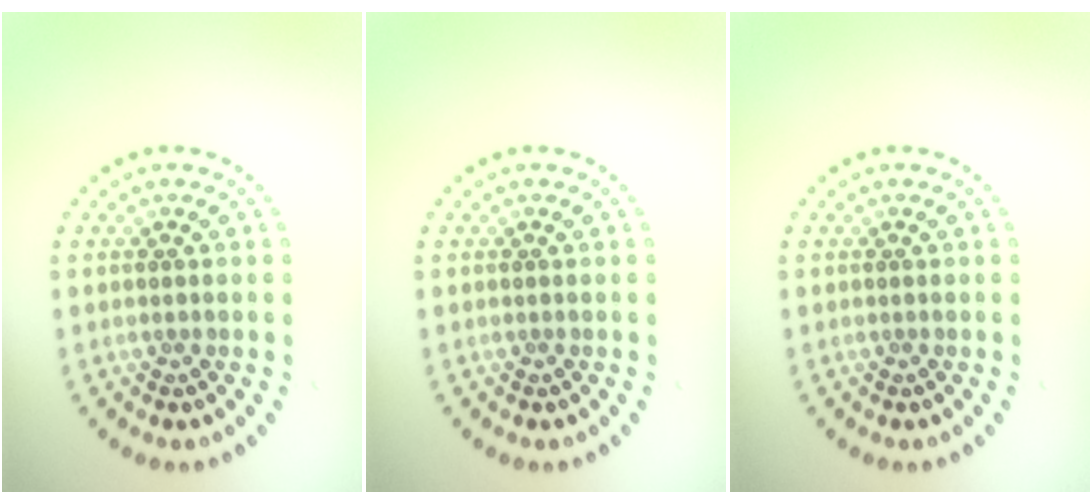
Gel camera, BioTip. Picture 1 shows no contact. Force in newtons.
{"total": 0.0}
{"total": 0.0}